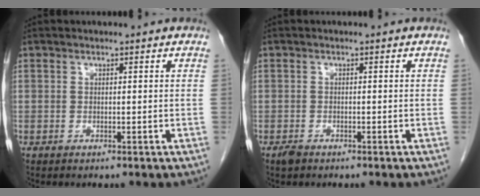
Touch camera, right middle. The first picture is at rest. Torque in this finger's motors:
{"motor_torque": [-0.12, 0.14, 0.00, -0.01]}